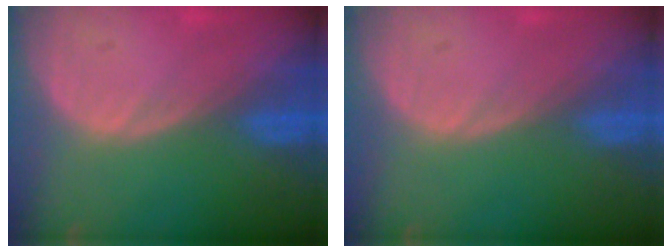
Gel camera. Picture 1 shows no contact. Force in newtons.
{"total": 0.0}